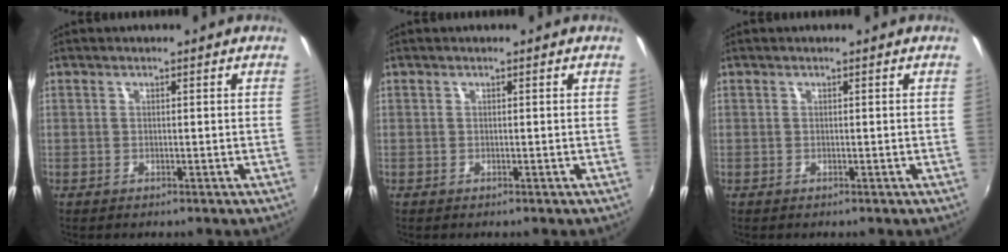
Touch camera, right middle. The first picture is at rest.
{"total": 0.0}
{"total": 0.0}